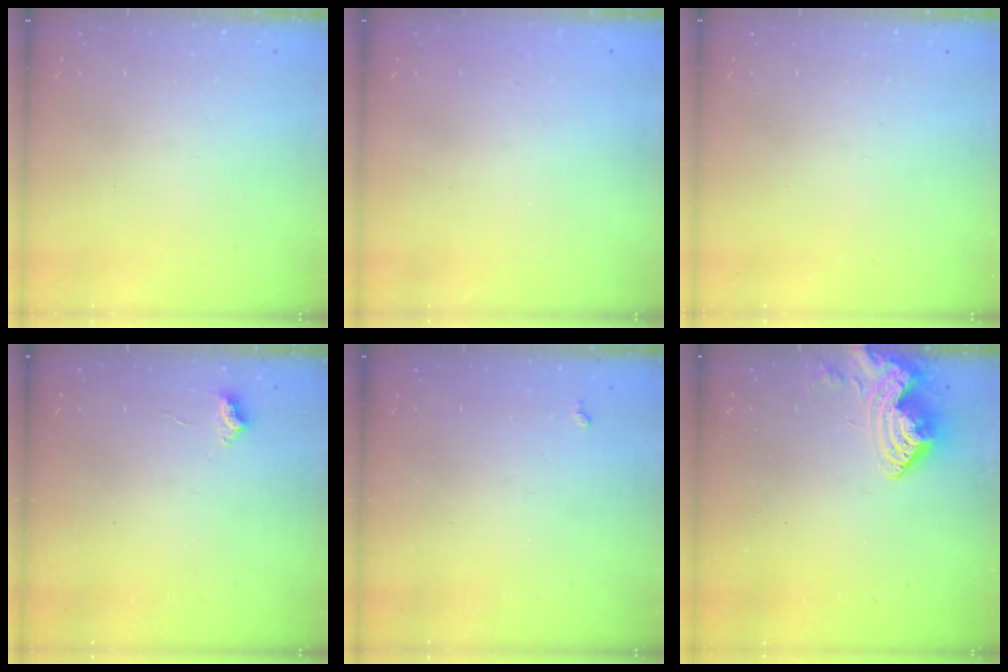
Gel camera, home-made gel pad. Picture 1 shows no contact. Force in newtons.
{"total": 1.2, "press": 1.2, "slide": 0.1}
{"total": 0.0}
{"total": 2.5, "press": 2.5, "slide": 0.4}
{"total": 3.0, "press": 3.0, "slide": 0.5}
{"total": 10.1, "press": 10.0, "slide": 1.2}